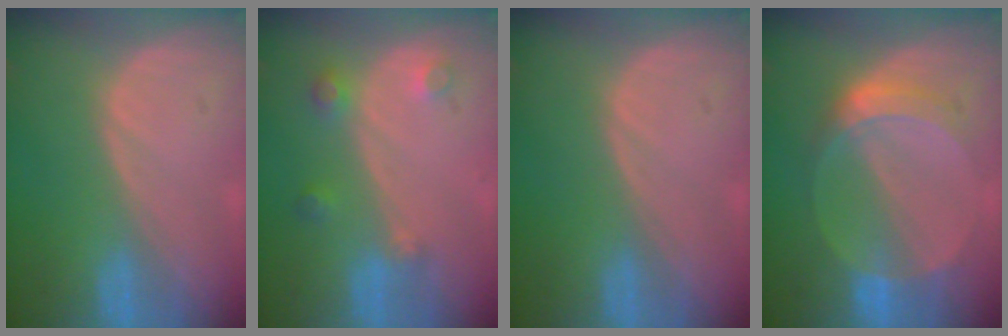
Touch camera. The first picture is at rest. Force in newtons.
{"total": 3.6, "press": 3.3, "slide": 1.5}
{"total": 0.0}
{"total": 6.1, "press": 5.6, "slide": 2.2}